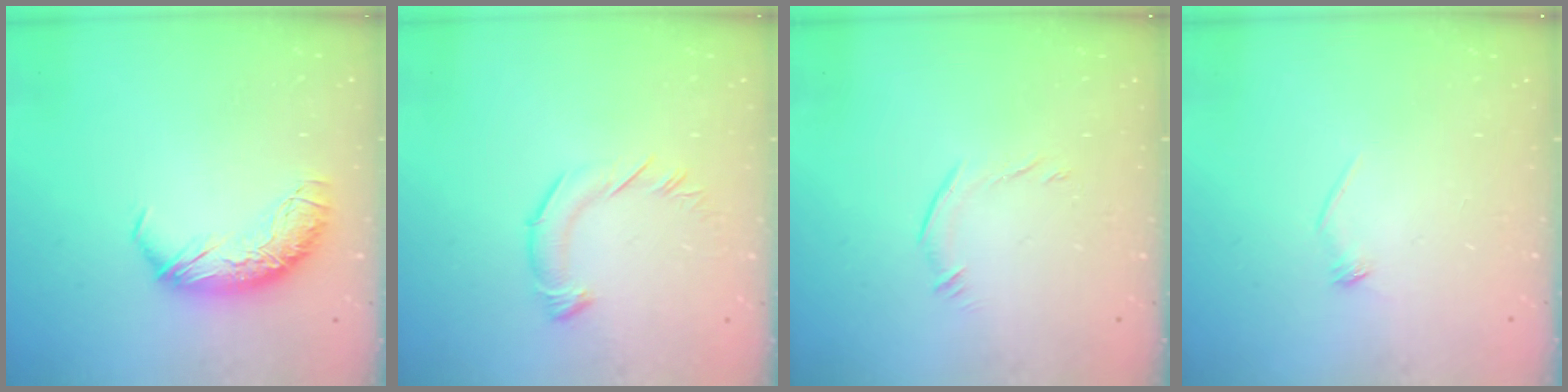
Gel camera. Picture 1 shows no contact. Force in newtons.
{"total": 3.2, "press": 3.2, "slide": 0.3}
{"total": 6.4, "press": 6.4, "slide": 0.8}
{"total": 7.3, "press": 7.2, "slide": 0.8}